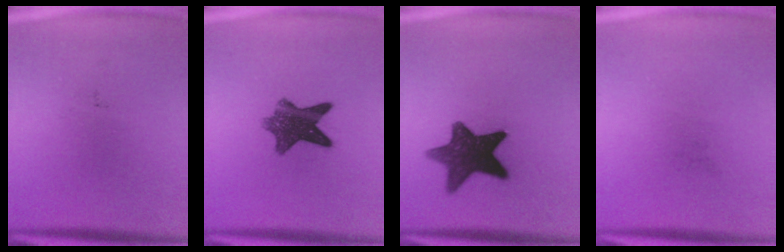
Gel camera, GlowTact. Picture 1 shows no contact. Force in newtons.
{"total": 8.8}
{"total": 12.5}
{"total": 0.0}